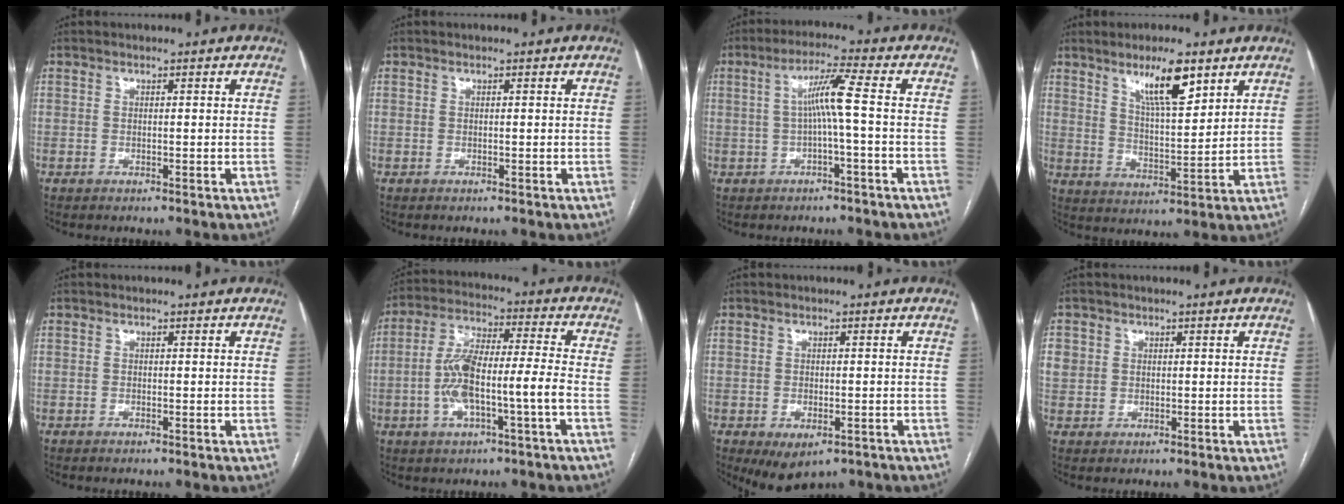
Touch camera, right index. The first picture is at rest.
{"total": 0.0}
{"total": 5.7, "force": [-0.2, -0.7, 5.7], "torque": [-0.102, 0.020, 0.001]}
{"total": 9.1, "force": [5.7, 1.7, 6.9], "torque": [-0.124, -0.004, 0.101]}
{"total": 0.0}
{"total": 10.9, "force": [-3.0, 1.5, 10.4], "torque": [-0.208, 0.021, -0.053]}
{"total": 5.2, "force": [-2.8, 2.8, 3.3], "torque": [-0.049, -0.006, -0.033]}
{"total": 4.3, "force": [1.0, 4.0, 1.2], "torque": [-0.037, 0.015, 0.026]}